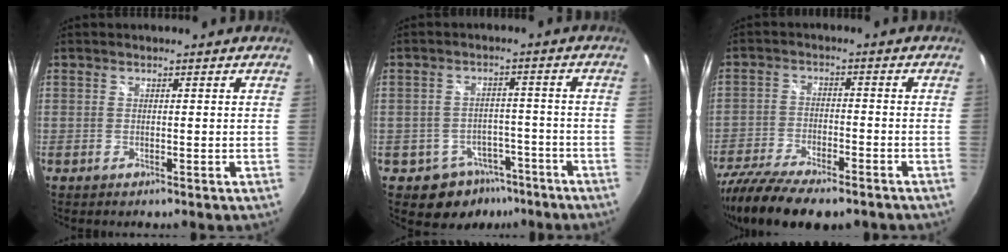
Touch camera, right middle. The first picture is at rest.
{"total": 8.2, "force": [-5.3, 5.9, 1.8], "torque": [-0.042, 0.020, -0.059]}
{"total": 16.4, "force": [-12.9, 4.8, 9.0], "torque": [-0.195, -0.049, -0.221]}